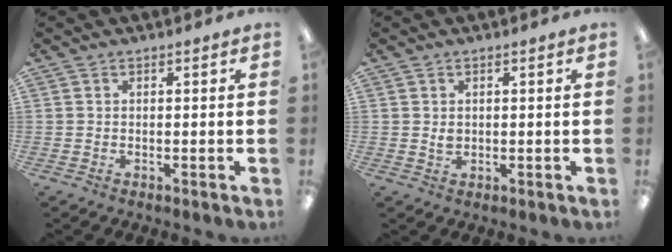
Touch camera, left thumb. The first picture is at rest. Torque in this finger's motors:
{"motor_torque": [-0.19, 0.07, 0.09, -0.08, 0.00]}